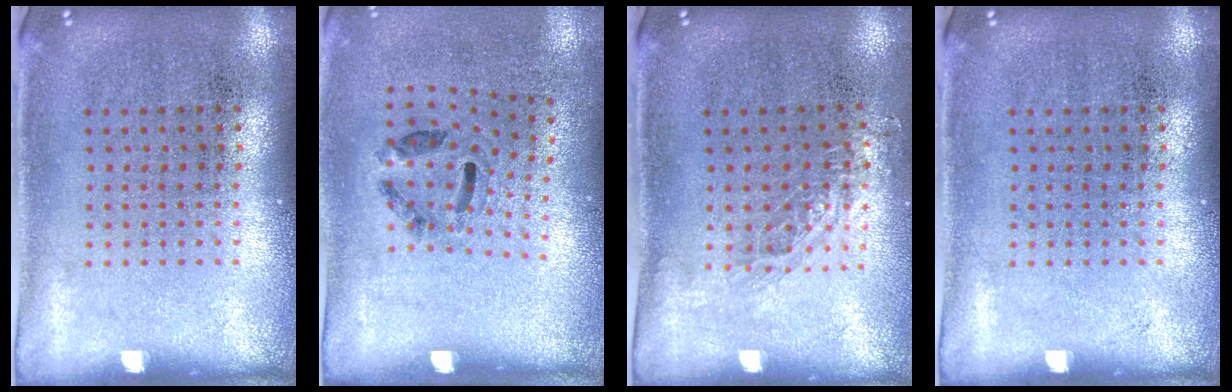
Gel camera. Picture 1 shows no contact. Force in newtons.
{"total": 1.3, "press": 0.7, "slide": 1.0}
{"total": 0.7, "press": 0.7, "slide": 0.1}
{"total": 0.0}